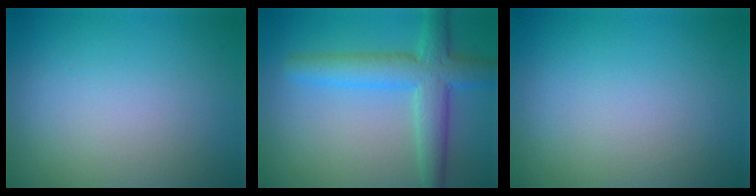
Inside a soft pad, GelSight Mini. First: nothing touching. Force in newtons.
{"total": 5.4, "press": 5.4, "slide": 0.3}
{"total": 0.0}